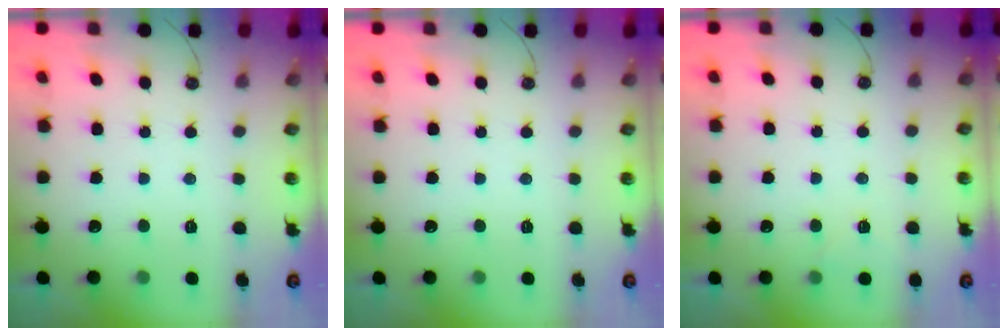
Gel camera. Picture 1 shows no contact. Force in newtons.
{"total": 0.0}
{"total": 3.5, "press": 3.1, "slide": 1.8}